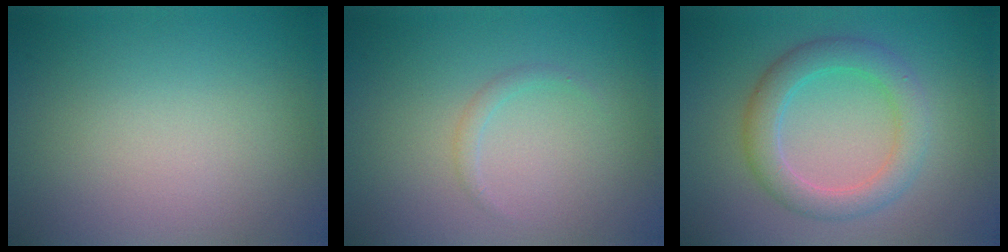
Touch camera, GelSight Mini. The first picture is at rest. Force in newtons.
{"total": 0.9, "press": 0.9, "slide": 0.0}
{"total": 4.0, "press": 4.0, "slide": 0.3}